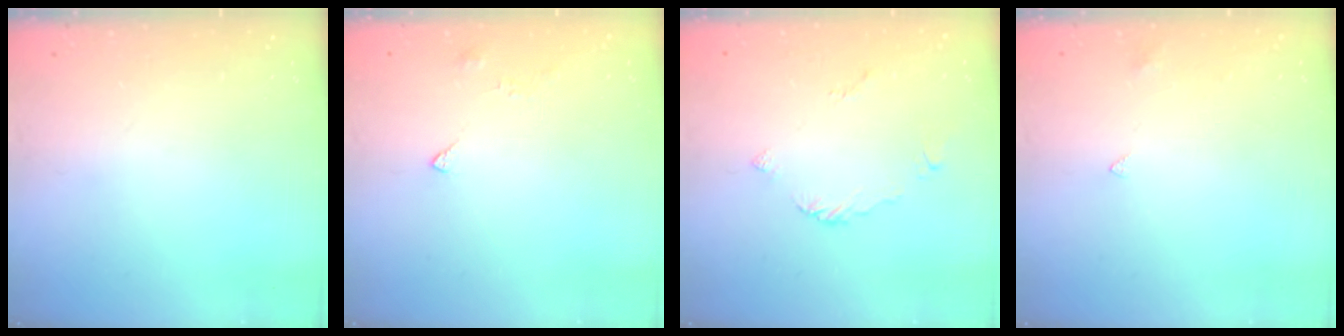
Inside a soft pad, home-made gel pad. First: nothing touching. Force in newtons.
{"total": 2.6, "press": 2.6, "slide": 0.5}
{"total": 3.0, "press": 3.0, "slide": 0.4}
{"total": 2.8, "press": 2.8, "slide": 0.5}